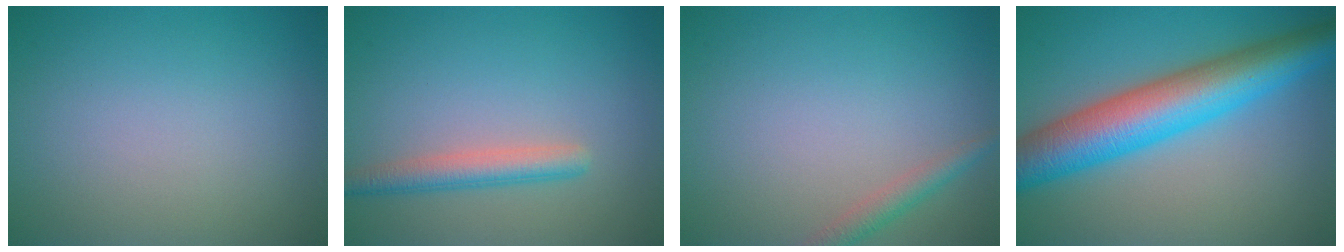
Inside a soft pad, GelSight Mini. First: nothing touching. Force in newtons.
{"total": 2.7, "press": 2.7, "slide": 0.3}
{"total": 1.8, "press": 1.8, "slide": 0.1}
{"total": 9.5, "press": 9.5, "slide": 0.1}